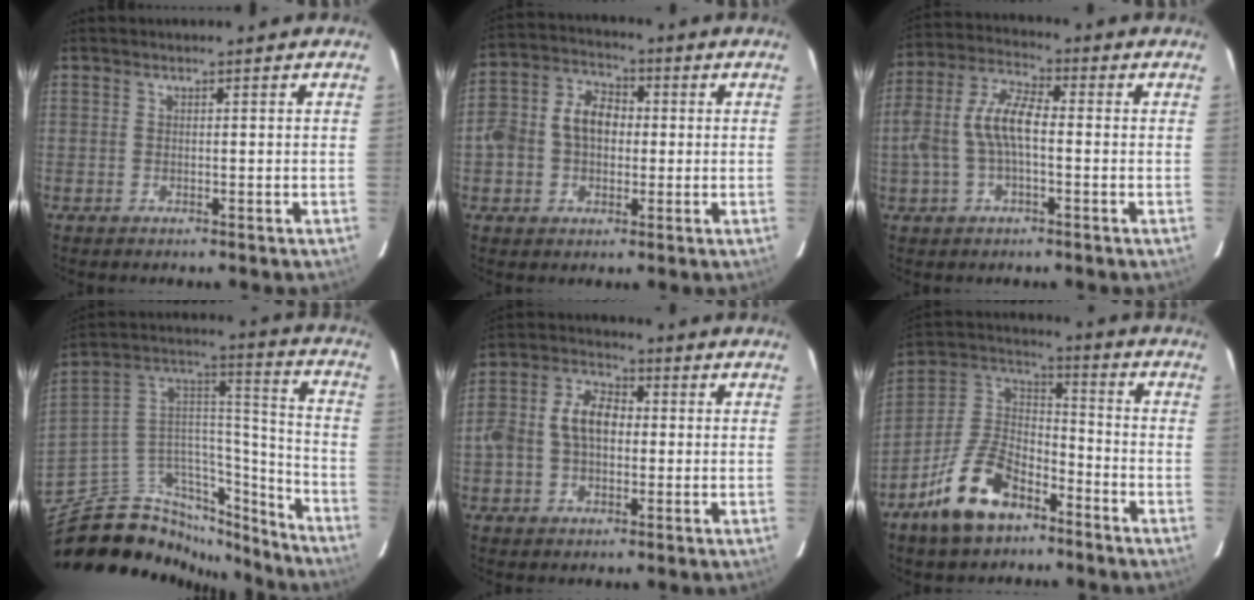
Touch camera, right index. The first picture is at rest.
{"total": 9.6, "force": [-0.3, 7.3, 6.1], "torque": [-0.130, 0.030, -0.008]}
{"total": 9.7, "force": [-1.2, 4.2, 8.6], "torque": [-0.186, 0.017, -0.022]}
{"total": 24.8, "force": [-20.3, 10.7, 9.2], "torque": [-0.165, 0.073, -0.318]}
{"total": 9.5, "force": [-0.3, 6.5, 6.9], "torque": [-0.141, 0.025, -0.007]}
{"total": 14.9, "force": [-9.0, 7.9, 8.7], "torque": [-0.186, 0.025, -0.161]}